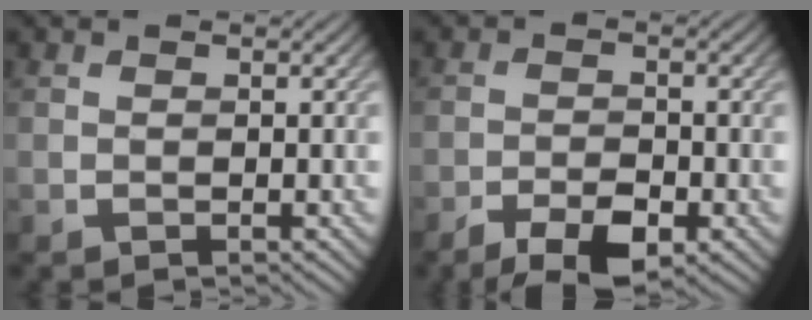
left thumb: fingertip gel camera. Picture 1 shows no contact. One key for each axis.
{"total": 6.2, "fx": -4.1, "fy": 2.2, "fz": 4.1, "tx": -0.068, "ty": -0.003, "tz": -0.069}